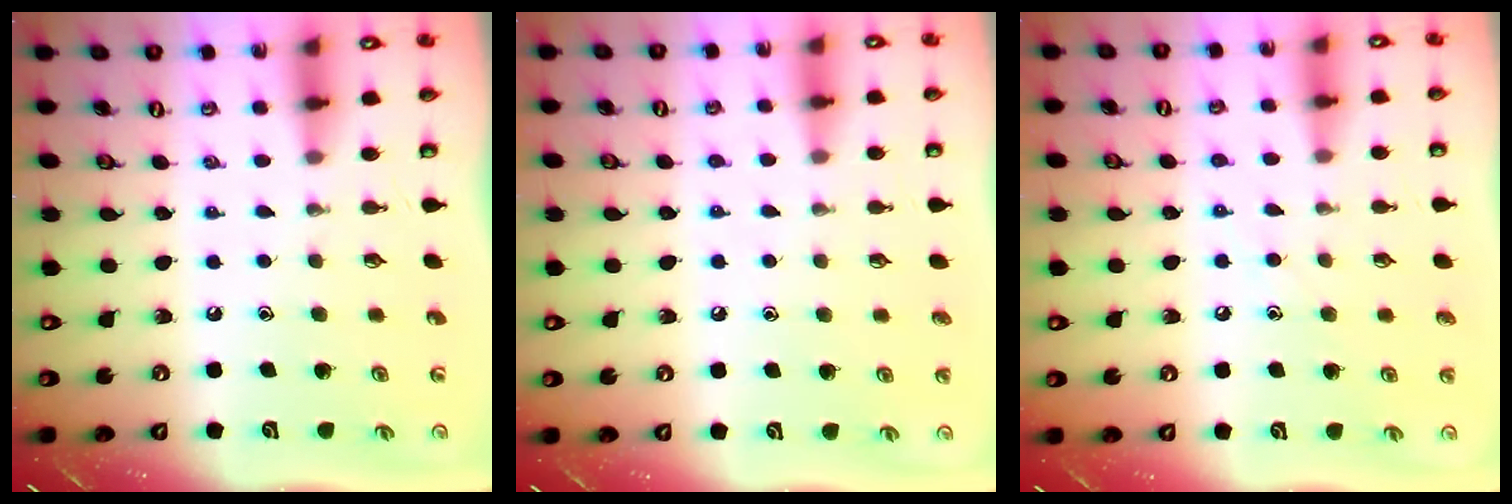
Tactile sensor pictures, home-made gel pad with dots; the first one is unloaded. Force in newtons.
{"total": 3.1, "press": 3.1, "slide": 0.4}
{"total": 5.8, "press": 5.8, "slide": 0.4}